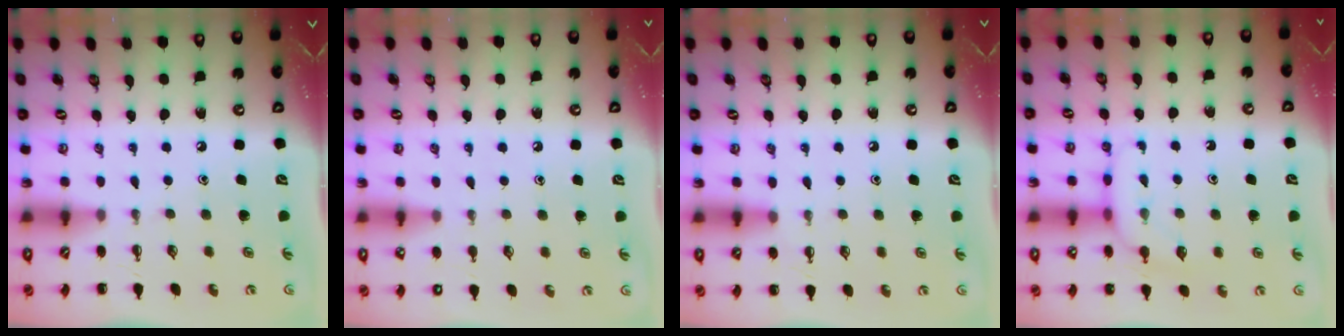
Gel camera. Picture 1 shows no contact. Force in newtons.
{"total": 5.2, "press": 5.0, "slide": 1.5}
{"total": 6.9, "press": 6.6, "slide": 2.0}
{"total": 8.4, "press": 8.2, "slide": 1.6}